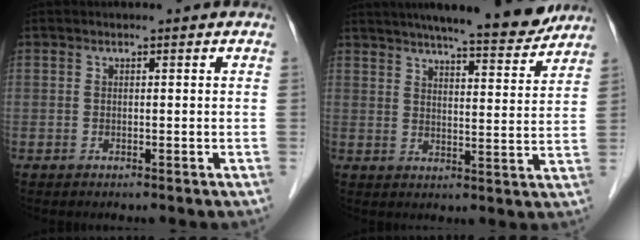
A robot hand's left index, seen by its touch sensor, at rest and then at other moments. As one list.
[{"total": 14.8, "force": [13.1, 1.3, 6.8], "torque": [-0.097, -0.004, 0.173]}]